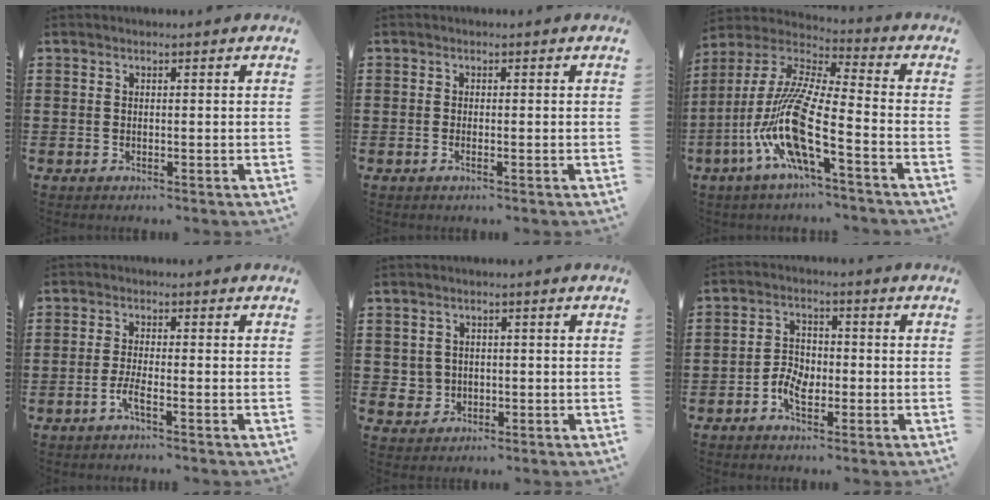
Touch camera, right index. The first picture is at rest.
{"total": 0.6, "force": [-0.2, 0.0, 0.5], "torque": [-0.011, -0.003, -0.003]}
{"total": 13.2, "force": [-6.3, 1.9, 11.4], "torque": [-0.257, -0.023, -0.130]}
{"total": 2.6, "force": [-1.4, 0.1, 2.2], "torque": [-0.052, -0.005, -0.031]}
{"total": 2.1, "force": [-0.1, 2.1, 0.3], "torque": [-0.016, 0.007, -0.005]}
{"total": 4.0, "force": [-1.8, 2.2, 2.7], "torque": [-0.066, -0.002, -0.038]}